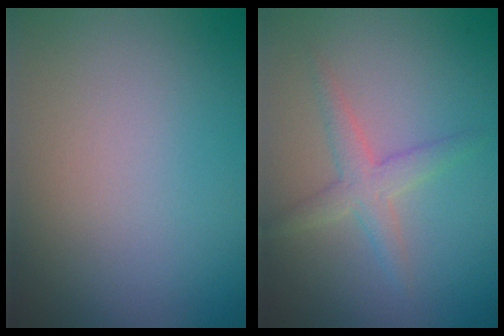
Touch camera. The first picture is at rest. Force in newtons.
{"total": 2.3, "press": 2.3, "slide": 0.1}